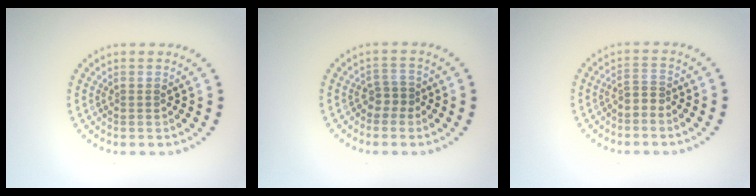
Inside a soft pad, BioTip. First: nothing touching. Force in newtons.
{"total": 1.6, "press": 1.3, "slide": 0.9}
{"total": 1.6, "press": 1.3, "slide": 0.9}